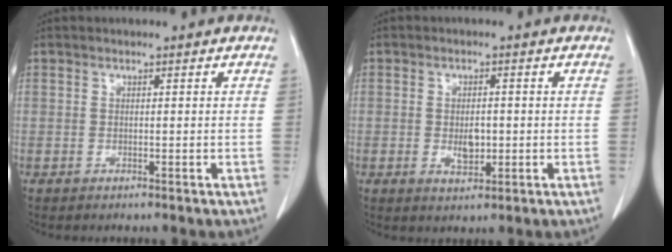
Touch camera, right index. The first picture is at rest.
{"total": 3.3, "force": [-0.4, 1.8, 2.7], "torque": [-0.049, -0.002, -0.001]}